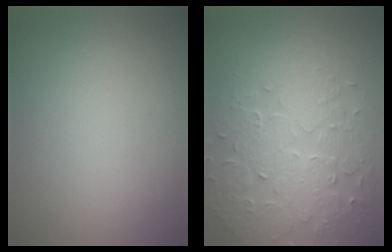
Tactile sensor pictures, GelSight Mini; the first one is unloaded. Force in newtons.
{"total": 8.0, "press": 5.7, "slide": 5.6}